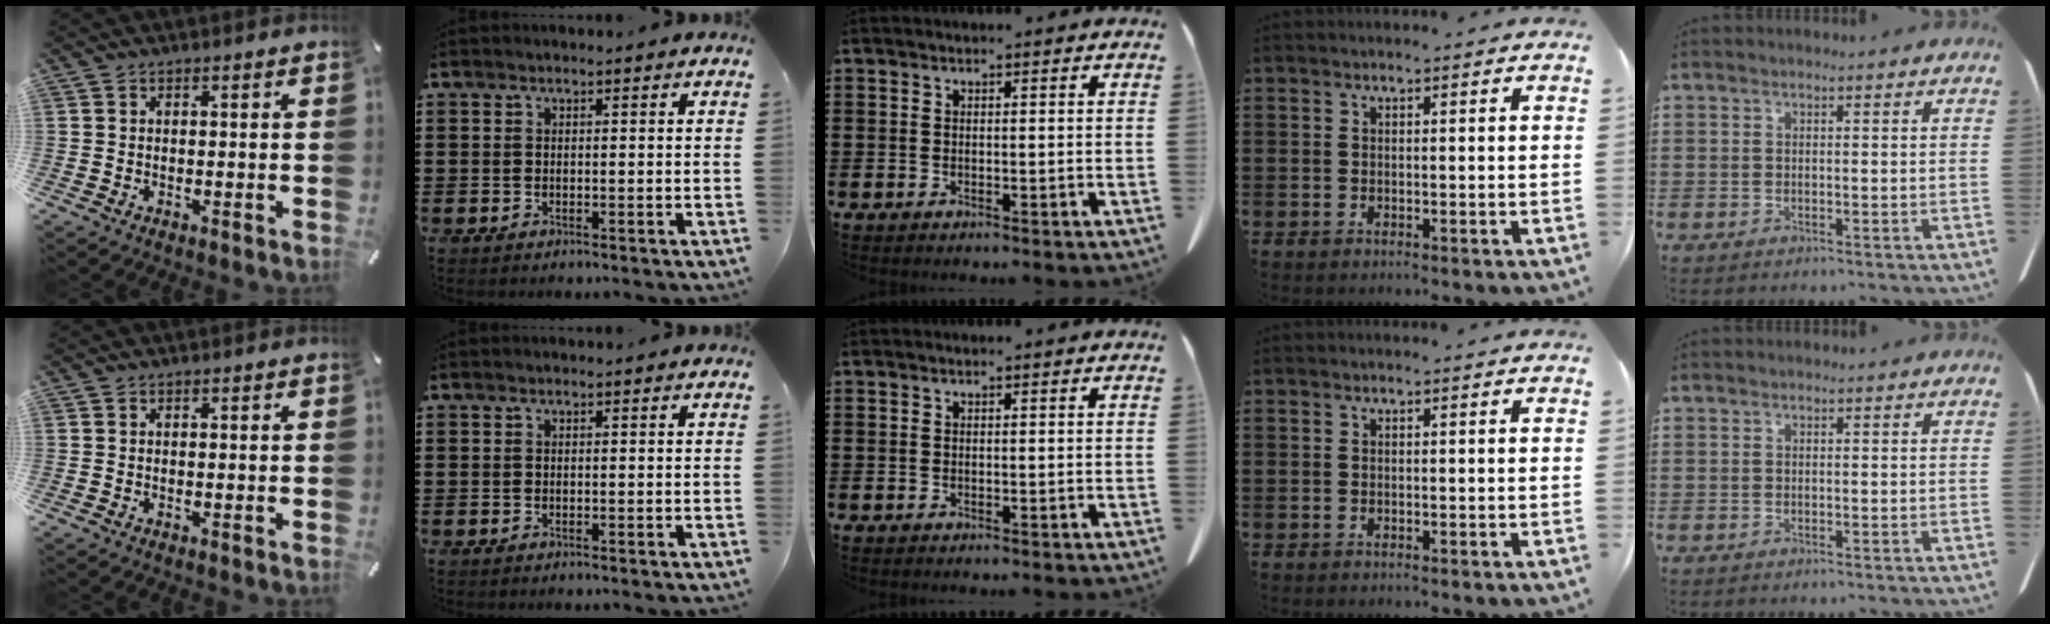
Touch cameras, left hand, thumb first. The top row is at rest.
{}